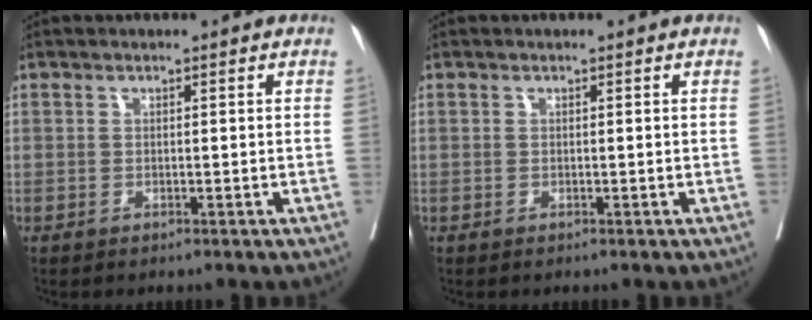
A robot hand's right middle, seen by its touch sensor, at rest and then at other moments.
{"total": 0.0}